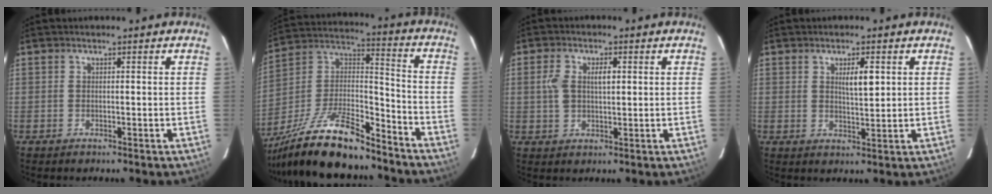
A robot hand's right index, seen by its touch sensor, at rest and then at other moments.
{"total": 19.1, "force": [-15.8, 3.8, 10.0], "torque": [-0.217, 0.002, -0.289]}
{"total": 5.1, "force": [1.0, 2.5, 4.4], "torque": [-0.092, 0.011, 0.021]}
{"total": 3.7, "force": [1.3, 0.8, 3.4], "torque": [-0.056, -0.001, 0.021]}